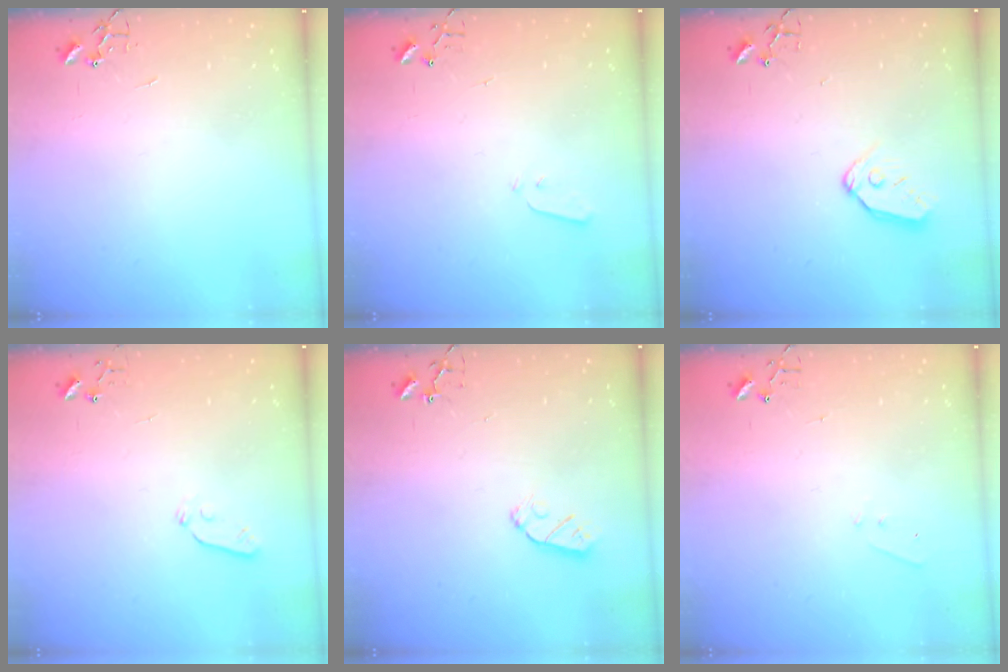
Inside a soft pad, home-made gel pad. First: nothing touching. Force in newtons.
{"total": 2.8, "press": 2.7, "slide": 0.4}
{"total": 9.0, "press": 8.9, "slide": 0.9}
{"total": 3.9, "press": 3.8, "slide": 0.8}
{"total": 5.5, "press": 5.4, "slide": 0.8}
{"total": 4.2, "press": 4.1, "slide": 0.6}